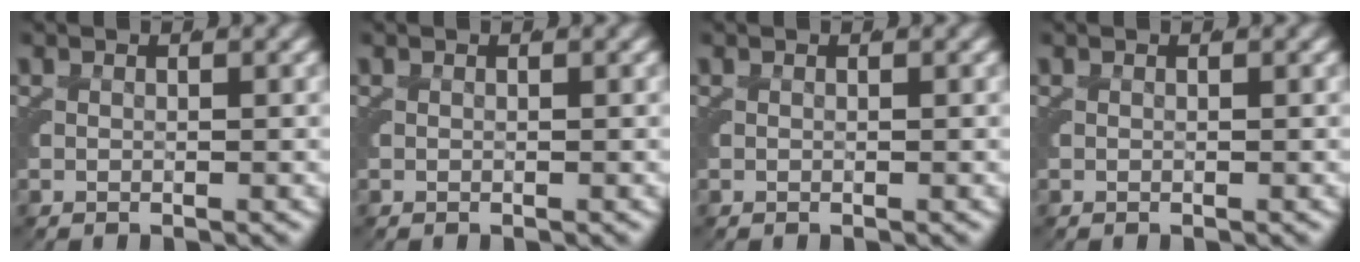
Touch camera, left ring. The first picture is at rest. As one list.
[{"total": 0.0}, {"total": 0.0}, {"total": 0.0}]